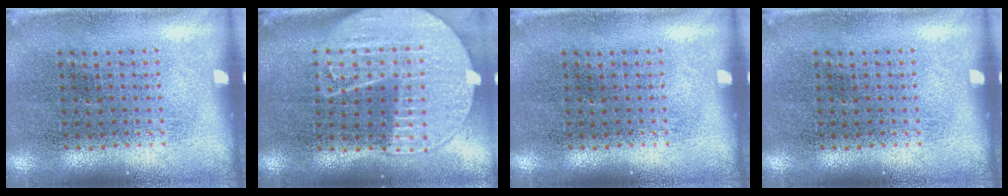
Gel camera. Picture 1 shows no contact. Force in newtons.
{"total": 2.1, "press": 1.9, "slide": 1.0}
{"total": 0.0}
{"total": 0.0}